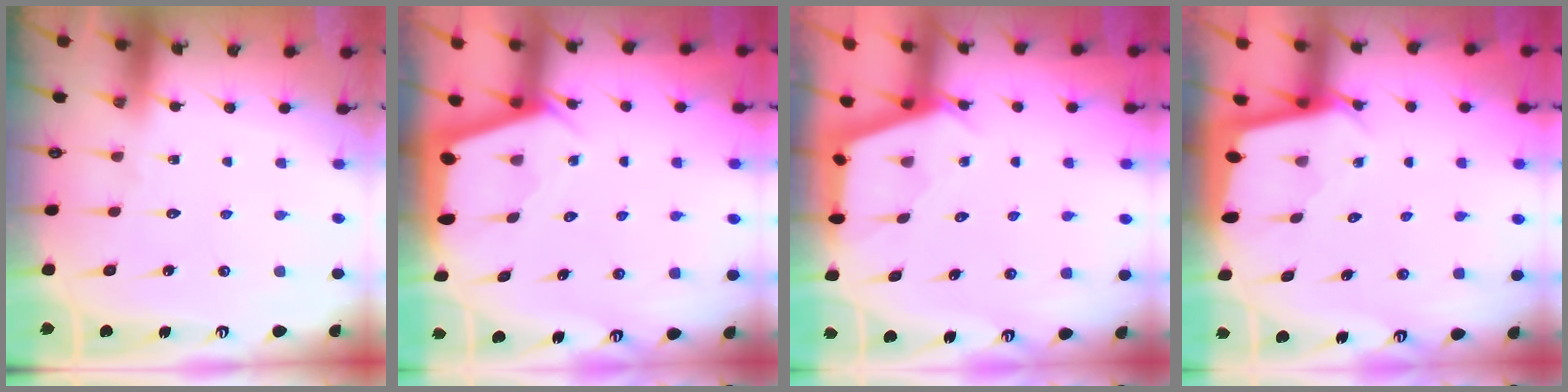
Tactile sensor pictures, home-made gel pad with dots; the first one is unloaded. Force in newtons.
{"total": 2.4, "press": 2.4, "slide": 0.3}
{"total": 2.5, "press": 2.5, "slide": 0.3}
{"total": 2.5, "press": 2.5, "slide": 0.1}